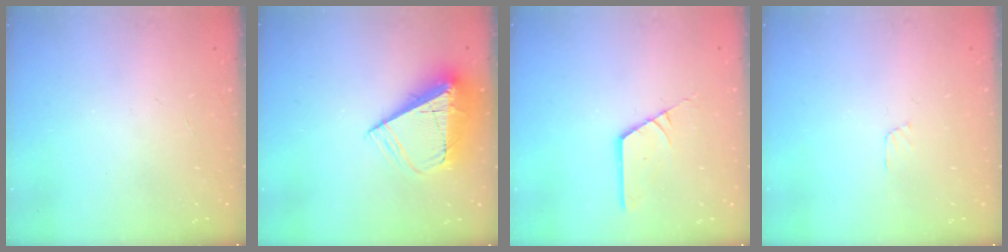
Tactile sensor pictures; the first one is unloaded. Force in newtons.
{"total": 12.0, "press": 11.9, "slide": 0.8}
{"total": 2.9, "press": 2.9, "slide": 0.1}
{"total": 4.0, "press": 4.0, "slide": 0.5}